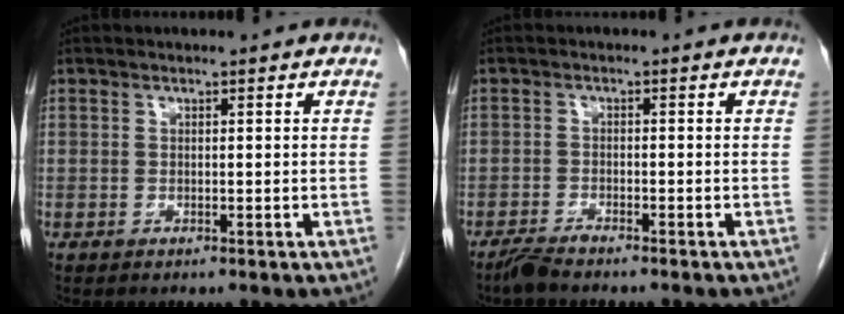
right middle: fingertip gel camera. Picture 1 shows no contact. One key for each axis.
{"total": 2.7, "fx": -2.4, "fy": 0.1, "fz": 1.1, "tx": -0.027, "ty": -0.006, "tz": -0.045}